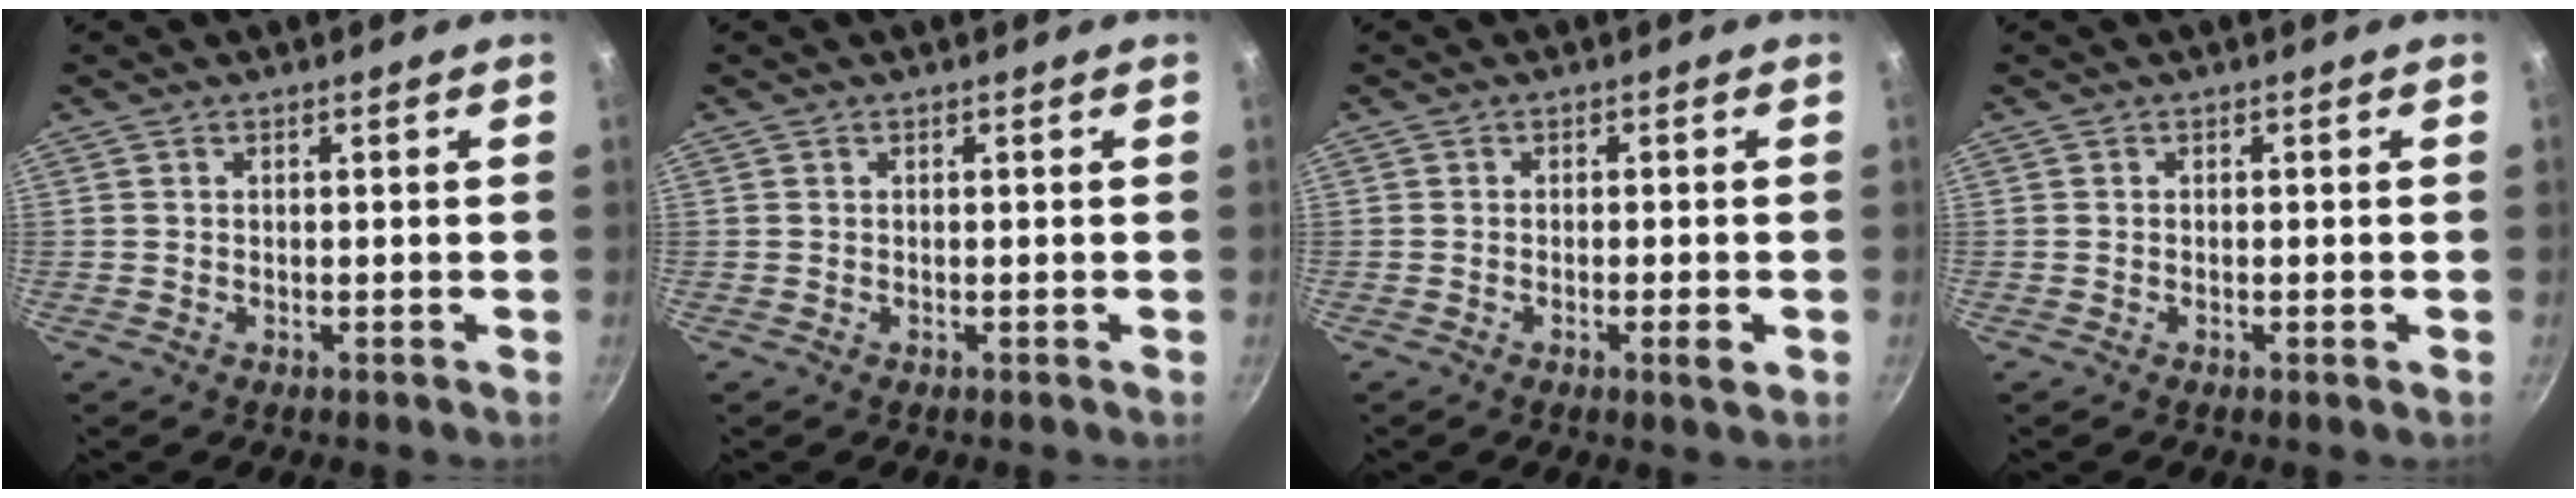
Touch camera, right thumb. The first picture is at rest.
{"total": 0.0}
{"total": 2.8, "force": [-1.0, 0.5, 2.6], "torque": [-0.048, 0.004, -0.015]}
{"total": 0.7, "force": [-0.3, 0.1, 0.6], "torque": [-0.013, 0.001, -0.006]}